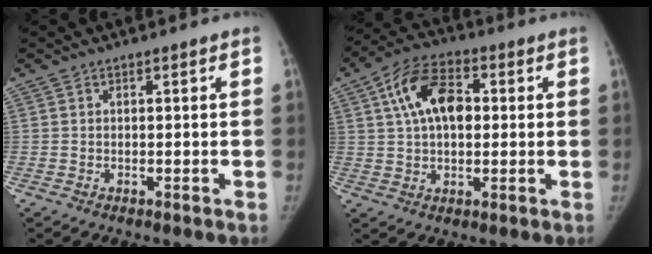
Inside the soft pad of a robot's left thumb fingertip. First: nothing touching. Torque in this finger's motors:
{"motor_torque": [0.32, 0.54, 0.38, 0.30, 0.21]}